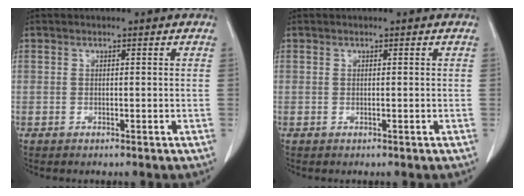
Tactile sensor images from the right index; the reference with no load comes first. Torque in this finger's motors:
{"motor_torque": [-0.07, -0.10, -0.02, -0.01]}